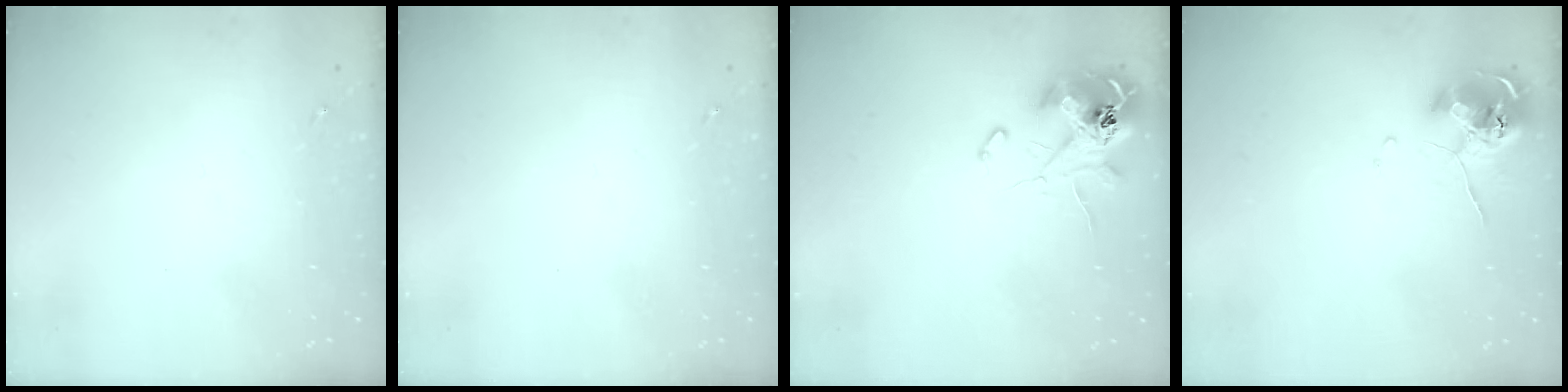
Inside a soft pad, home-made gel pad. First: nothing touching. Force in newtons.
{"total": 0.0}
{"total": 12.4, "press": 12.4, "slide": 1.0}
{"total": 10.1, "press": 10.0, "slide": 0.9}